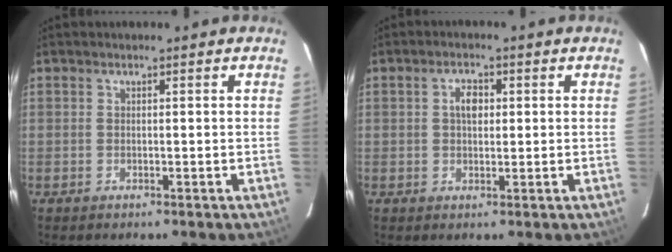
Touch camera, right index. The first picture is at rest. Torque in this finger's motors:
{"motor_torque": [0.24, 0.04, 0.09, 0.06]}